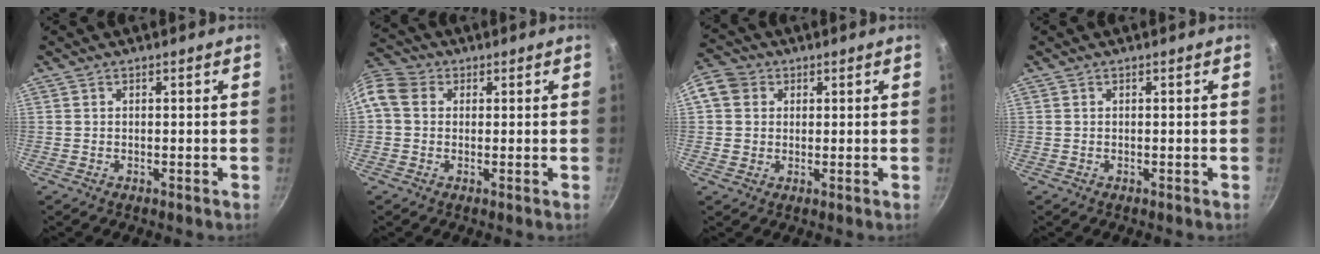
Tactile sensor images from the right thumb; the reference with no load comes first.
{"total": 10.0, "force": [1.6, 8.3, 5.4], "torque": [-0.117, 0.028, 0.012]}
{"total": 8.5, "force": [1.9, 7.5, 3.6], "torque": [-0.050, 0.012, 0.024]}
{"total": 0.0}